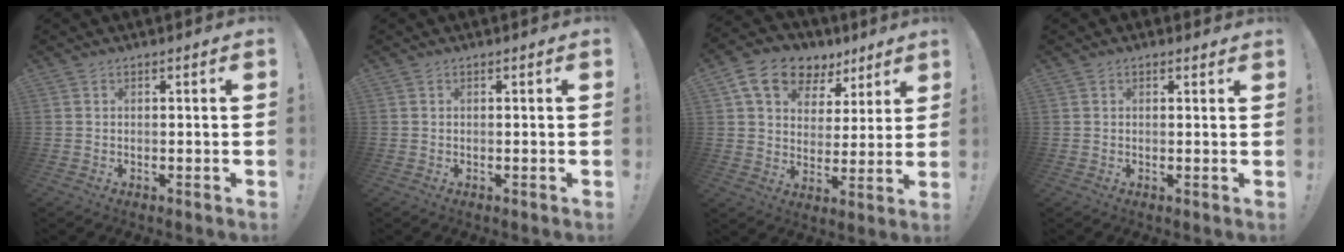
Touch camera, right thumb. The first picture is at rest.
{"total": 0.0}
{"total": 14.2, "force": [8.2, 9.7, 6.3], "torque": [-0.105, -0.039, 0.155]}
{"total": 1.0, "force": [0.7, 0.7, -0.1], "torque": [0.017, -0.004, 0.010]}